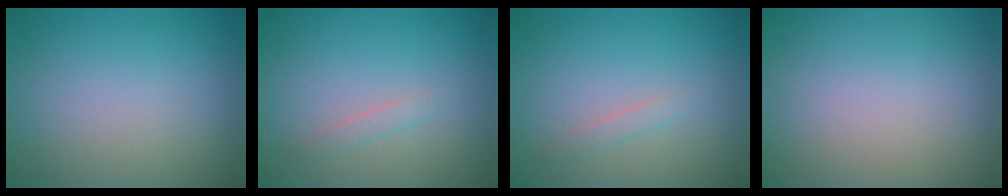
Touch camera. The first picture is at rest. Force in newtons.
{"total": 0.9, "press": 0.9, "slide": 0.1}
{"total": 0.9, "press": 0.9, "slide": 0.1}
{"total": 0.0}